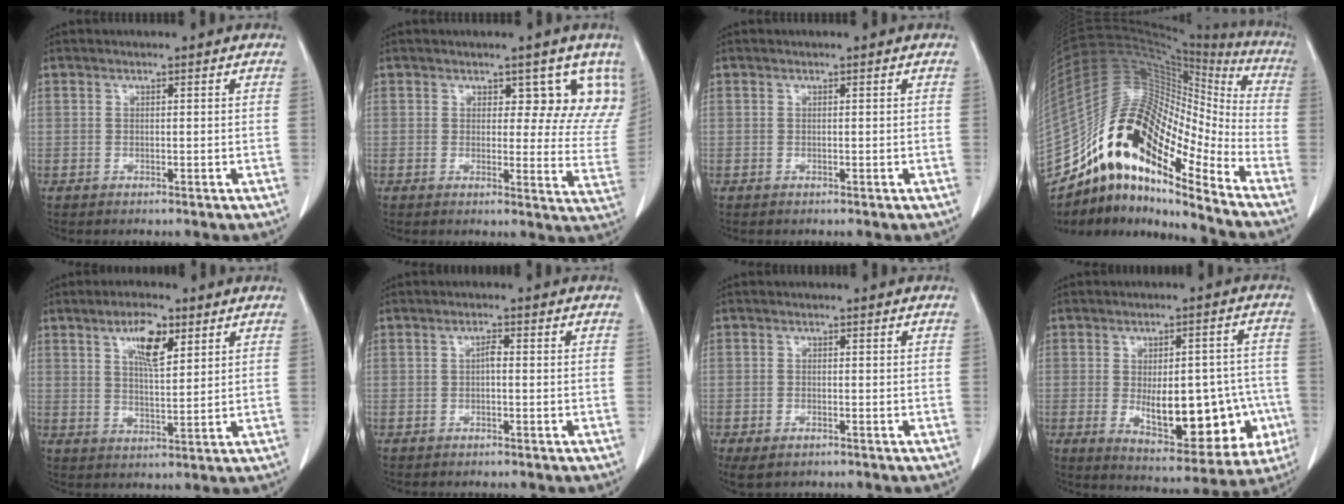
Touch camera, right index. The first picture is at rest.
{"total": 9.0, "force": [6.2, 4.5, 4.9], "torque": [-0.027, -0.019, 0.057]}
{"total": 0.0}
{"total": 20.8, "force": [-14.2, 5.4, 14.2], "torque": [-0.265, 0.046, -0.255]}
{"total": 6.7, "force": [3.4, 1.9, 5.5], "torque": [-0.098, 0.002, 0.059]}
{"total": 1.3, "force": [-0.2, 0.4, 1.2], "torque": [-0.022, 0.004, -0.004]}
{"total": 3.4, "force": [-2.2, 1.6, 2.0], "torque": [-0.038, -0.007, -0.031]}
{"total": 16.5, "force": [-3.5, 7.3, 14.3], "torque": [-0.186, 0.015, -0.026]}